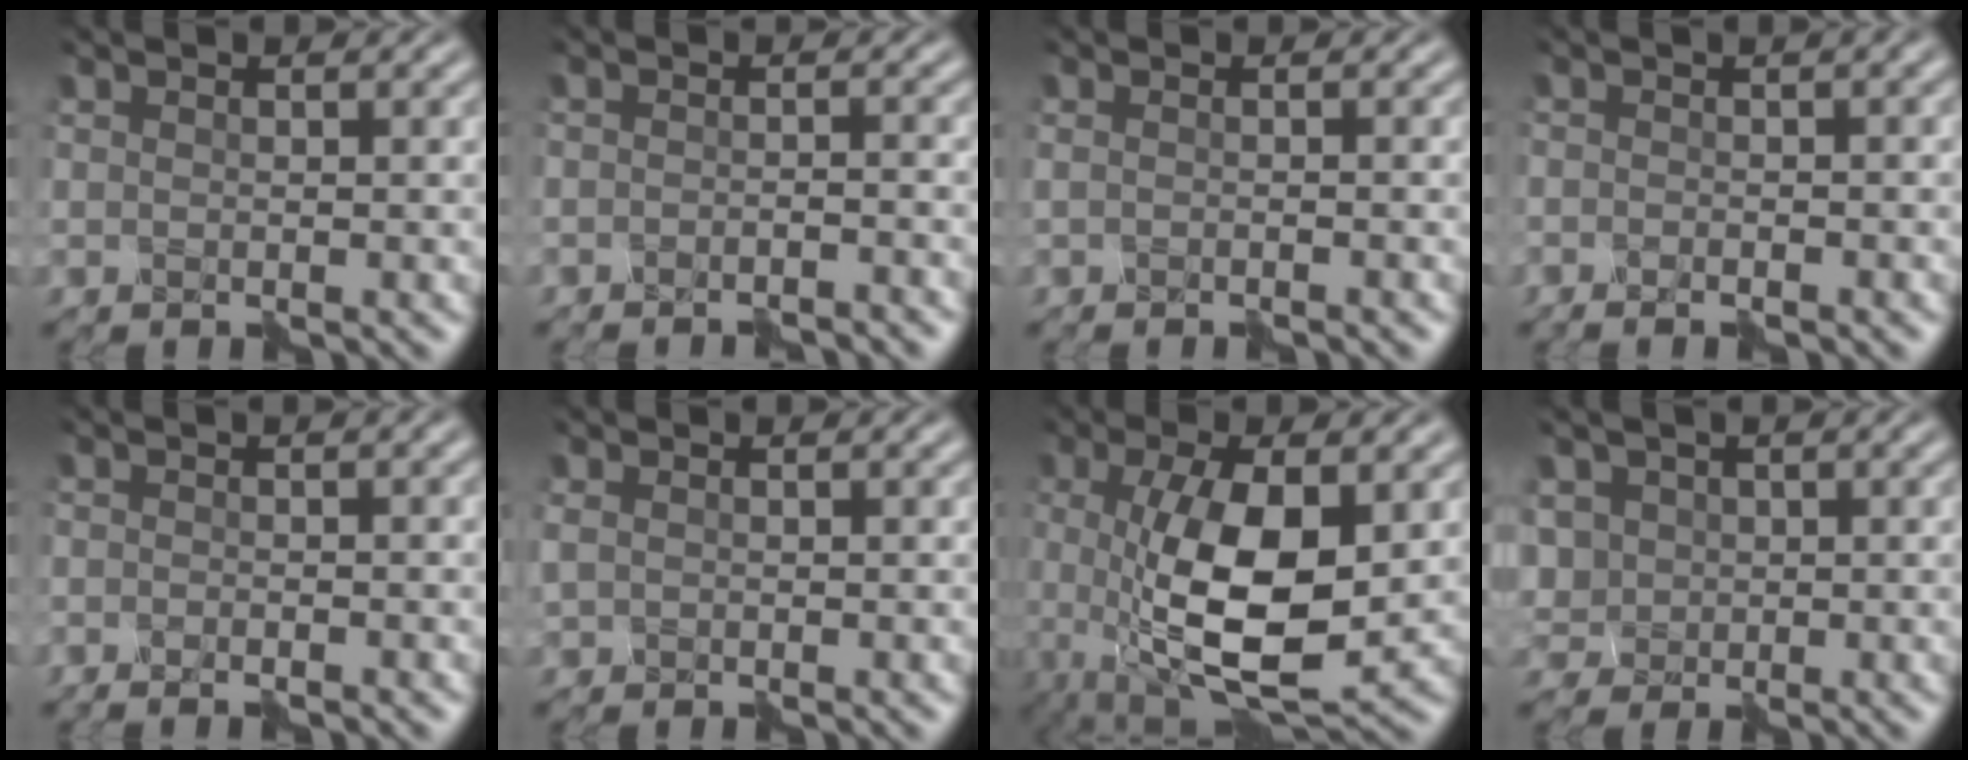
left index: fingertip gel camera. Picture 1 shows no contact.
{"total": 2.5, "force": [-2.5, 0.0, 0.3], "torque": [0.004, 0.001, -0.042]}
{"total": 0.8, "force": [-0.6, 0.2, 0.6], "torque": [-0.007, -0.005, -0.017]}
{"total": 2.3, "force": [-1.0, 0.6, 2.0], "torque": [-0.012, 0.002, -0.022]}
{"total": 1.7, "force": [-1.2, 0.2, 1.2], "torque": [-0.011, 0.000, -0.027]}
{"total": 0.8, "force": [-0.1, 0.6, 0.4], "torque": [-0.008, 0.001, 0.000]}
{"total": 9.8, "force": [-1.1, 3.7, 9.0], "torque": [-0.165, -0.011, -0.019]}
{"total": 2.9, "force": [-0.2, 2.7, 0.9], "torque": [-0.021, -0.001, -0.007]}